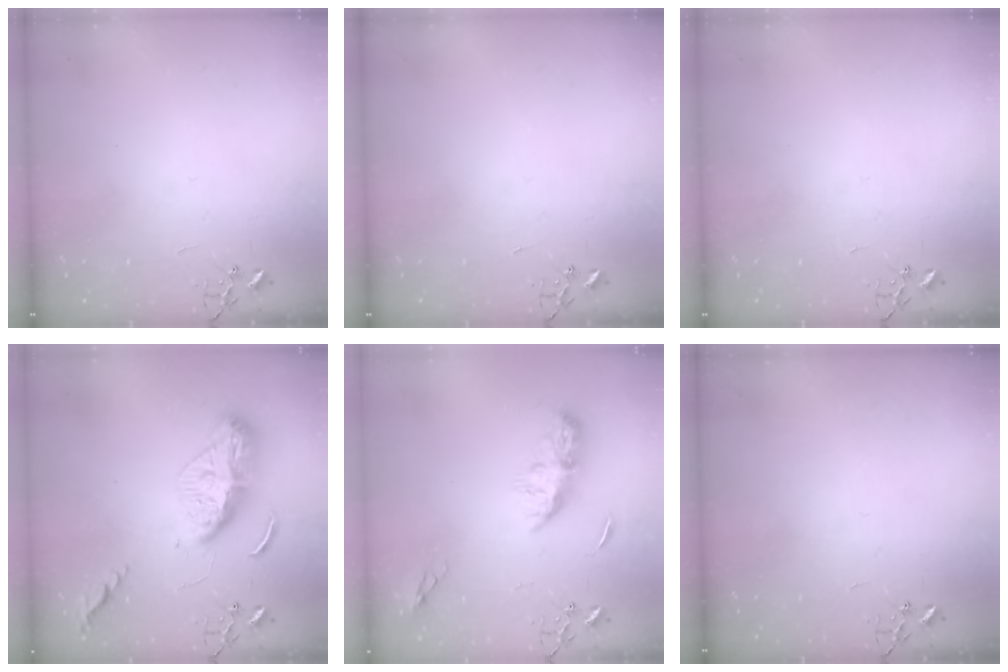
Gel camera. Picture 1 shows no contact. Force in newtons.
{"total": 0.0}
{"total": 0.0}
{"total": 13.7, "press": 13.7, "slide": 1.4}
{"total": 9.8, "press": 9.8, "slide": 0.5}
{"total": 0.0}